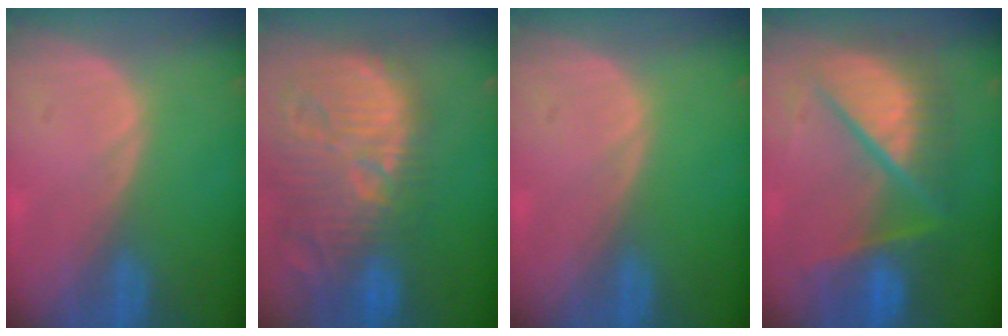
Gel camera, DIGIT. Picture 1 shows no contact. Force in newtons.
{"total": 15.2, "press": 13.3, "slide": 7.4}
{"total": 0.0}
{"total": 10.7, "press": 10.6, "slide": 1.4}